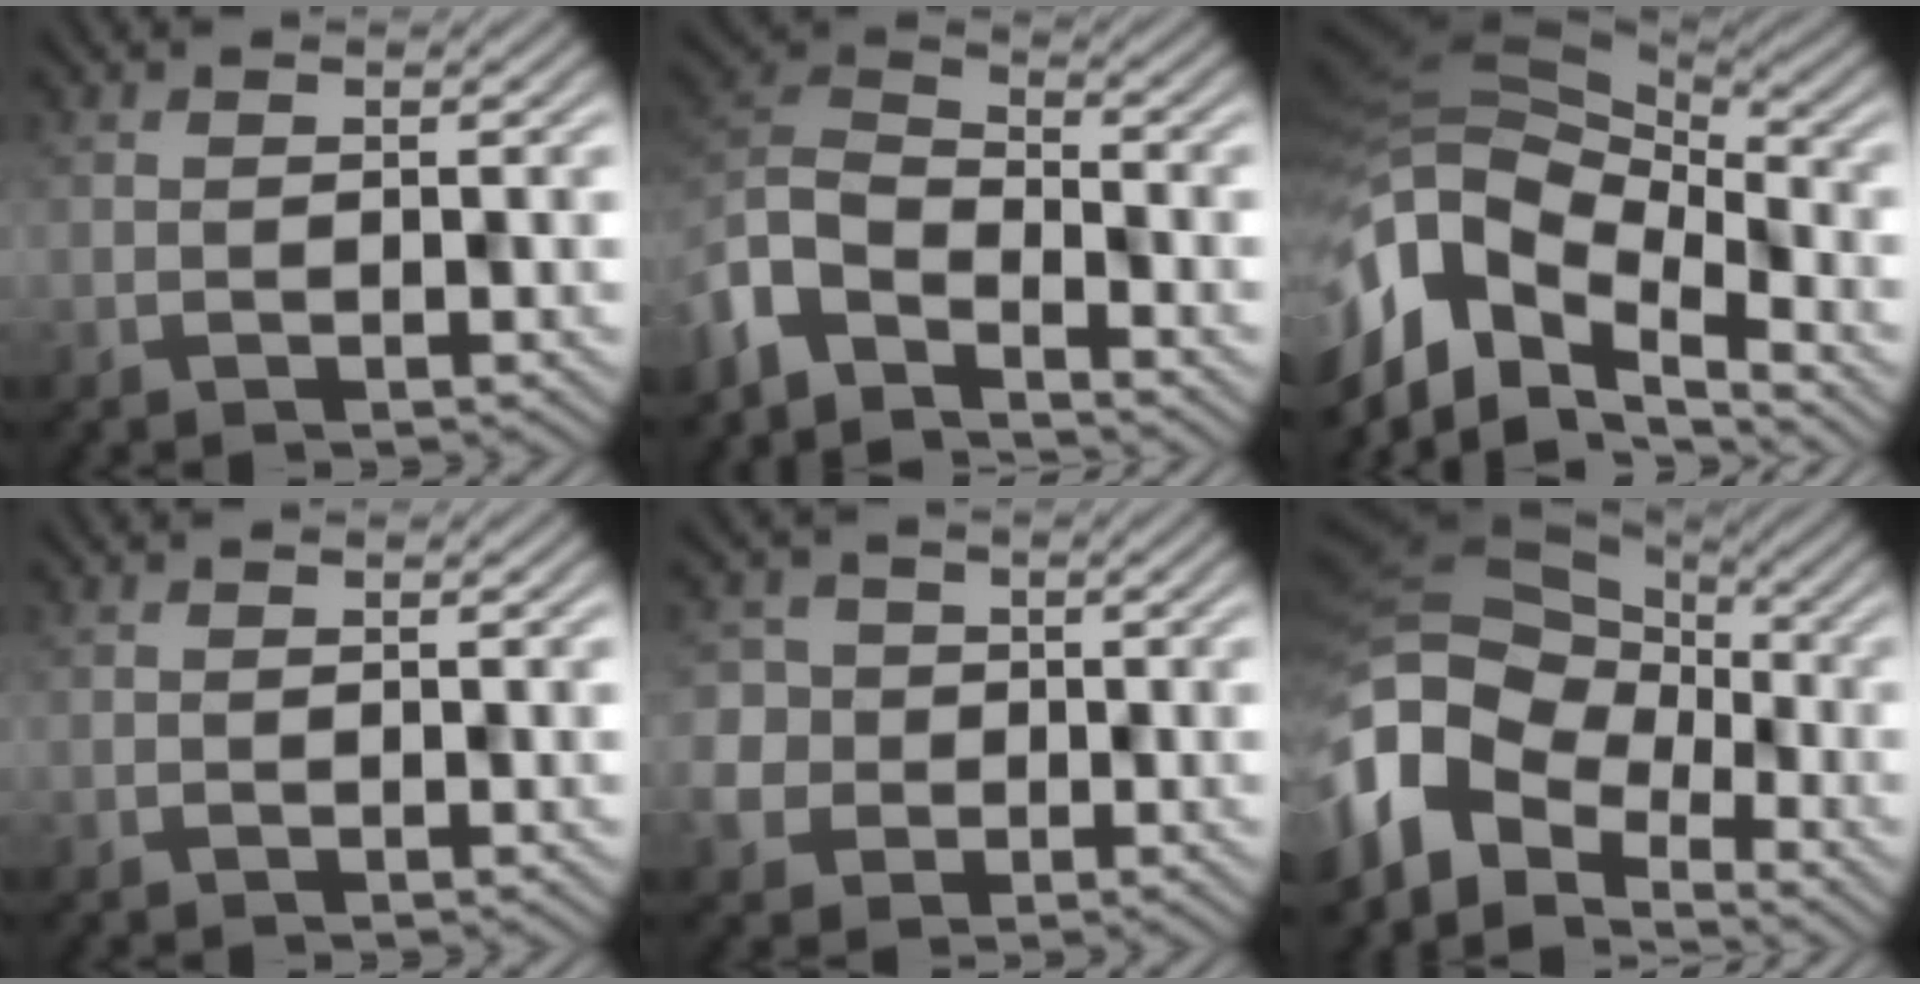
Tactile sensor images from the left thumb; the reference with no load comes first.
{"total": 8.2, "force": [-6.3, 3.0, 4.3], "torque": [-0.107, -0.007, -0.145]}
{"total": 14.4, "force": [-6.6, 8.5, 9.6], "torque": [-0.249, -0.024, -0.110]}
{"total": 0.0}
{"total": 6.1, "force": [-1.1, 5.8, 1.5], "torque": [-0.053, 0.004, -0.046]}
{"total": 12.4, "force": [-5.4, 8.6, 7.0], "torque": [-0.181, -0.019, -0.100]}